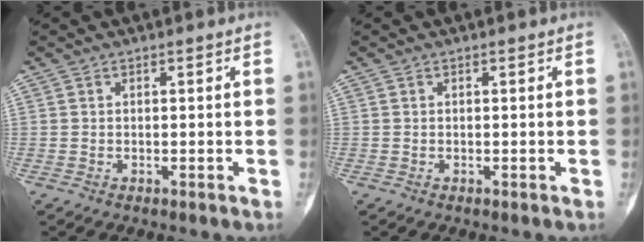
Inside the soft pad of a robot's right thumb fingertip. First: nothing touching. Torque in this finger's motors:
{"motor_torque": [0.58, 0.02, -0.07, 0.02, 0.04]}